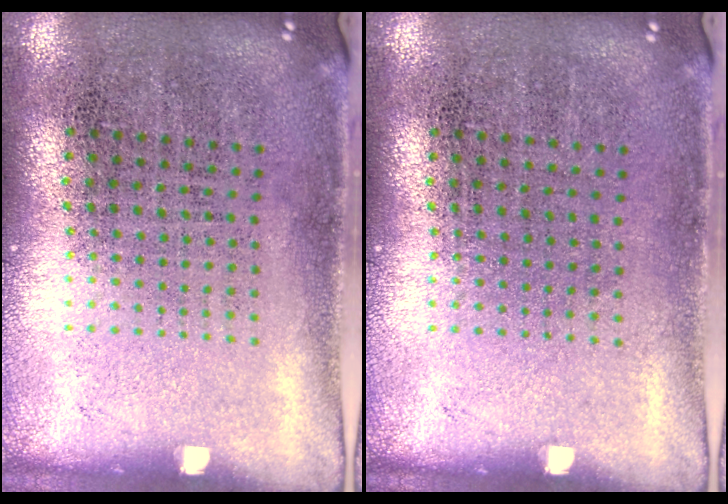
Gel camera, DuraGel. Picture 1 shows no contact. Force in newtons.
{"total": 0.0}